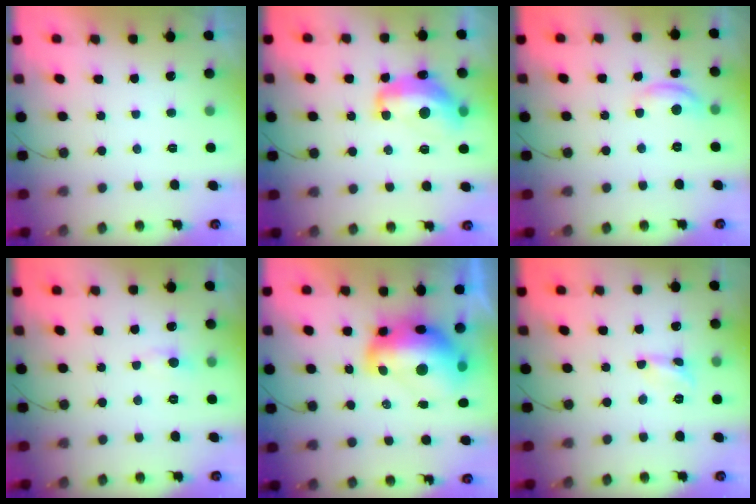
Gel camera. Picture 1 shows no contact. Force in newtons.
{"total": 13.7, "press": 13.7, "slide": 0.8}
{"total": 8.8, "press": 8.8, "slide": 0.4}
{"total": 4.6, "press": 4.6, "slide": 0.6}
{"total": 16.3, "press": 16.2, "slide": 1.9}
{"total": 2.0, "press": 2.0, "slide": 0.2}